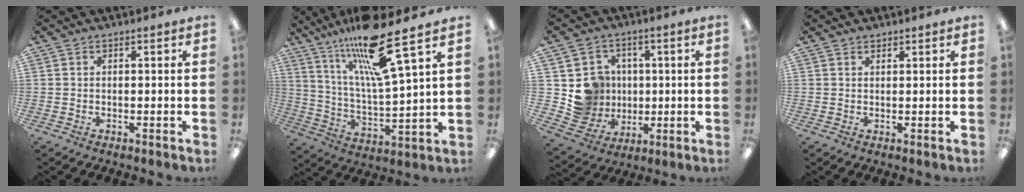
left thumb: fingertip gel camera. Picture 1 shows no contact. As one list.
[{"total": 18.6, "force": [13.5, 2.4, 12.6], "torque": [-0.235, -0.070, 0.217]}, {"total": 10.2, "force": [1.5, 9.9, 1.8], "torque": [-0.051, -0.006, 0.045]}, {"total": 1.2, "force": [1.1, 0.5, -0.1], "torque": [0.001, -0.001, 0.023]}]